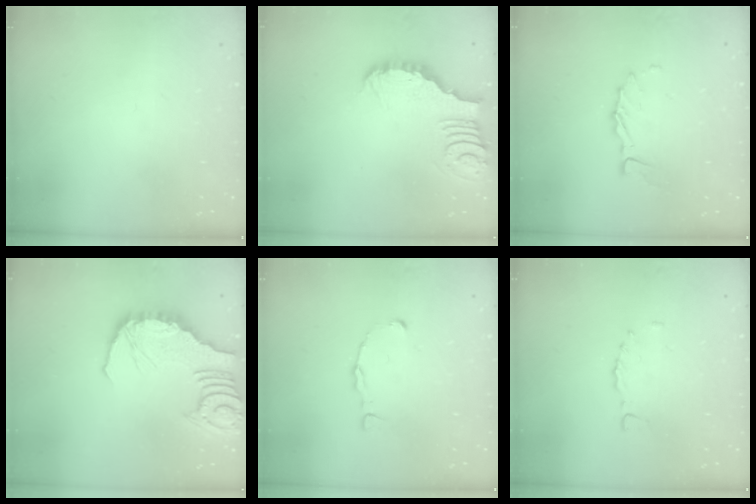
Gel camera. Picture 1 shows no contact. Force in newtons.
{"total": 4.0, "press": 4.0, "slide": 0.4}
{"total": 5.4, "press": 5.4, "slide": 0.3}
{"total": 13.9, "press": 13.8, "slide": 1.8}
{"total": 1.2, "press": 1.2, "slide": 0.1}
{"total": 1.1, "press": 0.9, "slide": 0.7}